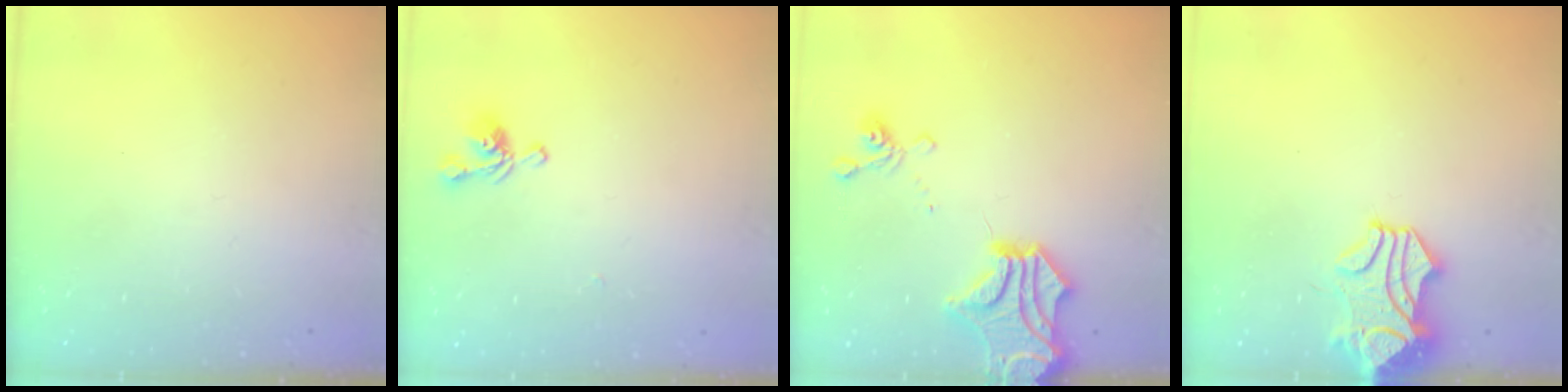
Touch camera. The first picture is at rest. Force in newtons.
{"total": 2.8, "press": 2.7, "slide": 0.7}
{"total": 6.9, "press": 6.2, "slide": 2.9}
{"total": 2.5, "press": 2.0, "slide": 1.4}